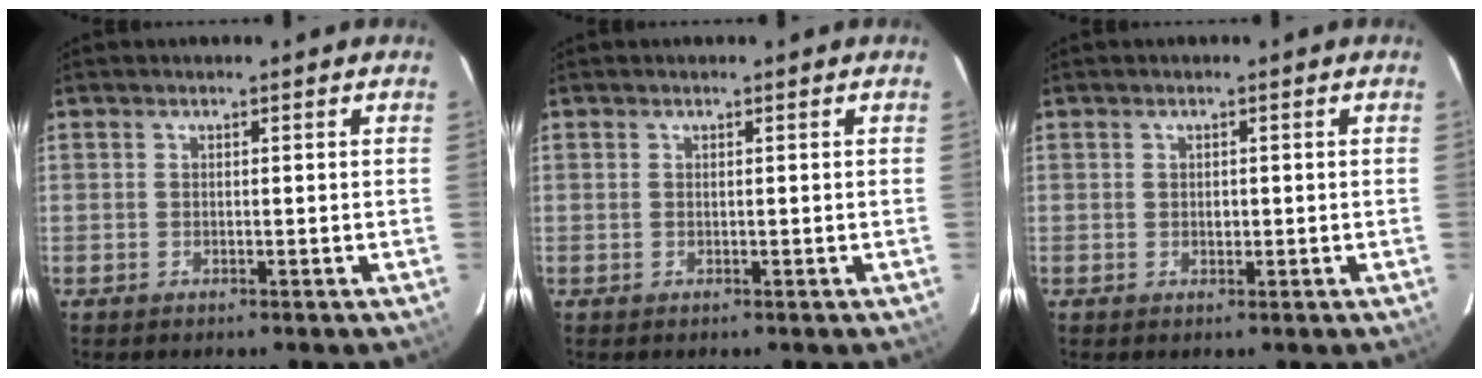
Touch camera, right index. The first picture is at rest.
{"total": 0.0}
{"total": 1.0, "force": [0.1, 0.8, 0.5], "torque": [-0.008, 0.002, 0.004]}